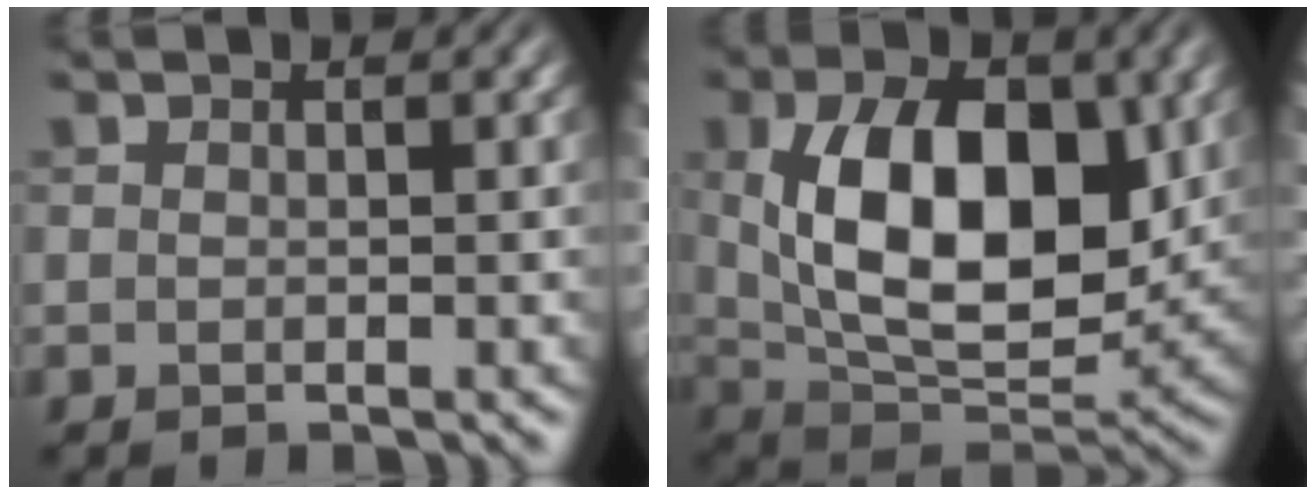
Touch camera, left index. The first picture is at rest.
{"total": 12.1, "force": [1.9, 6.8, 9.8], "torque": [-0.156, -0.007, 0.036]}